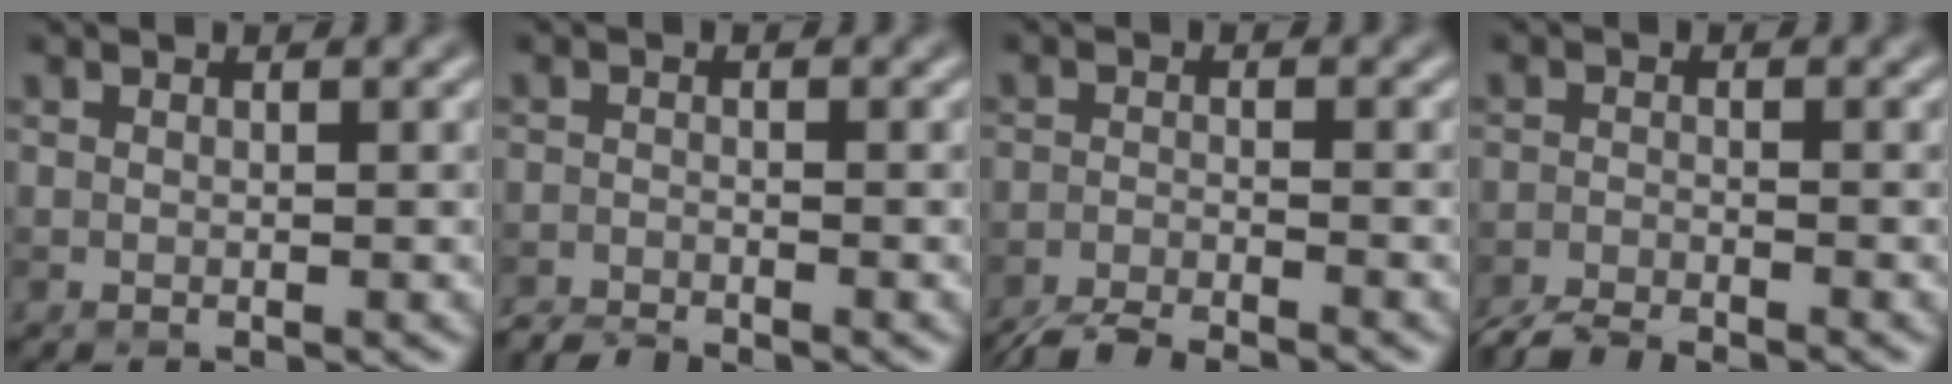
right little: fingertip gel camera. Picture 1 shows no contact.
{"total": 2.4, "force": [-2.3, 0.1, 0.5], "torque": [-0.013, -0.005, -0.048]}
{"total": 4.8, "force": [-4.4, 0.5, 1.8], "torque": [-0.036, -0.011, -0.084]}
{"total": 3.9, "force": [-3.7, 0.3, 1.3], "torque": [-0.028, -0.006, -0.074]}